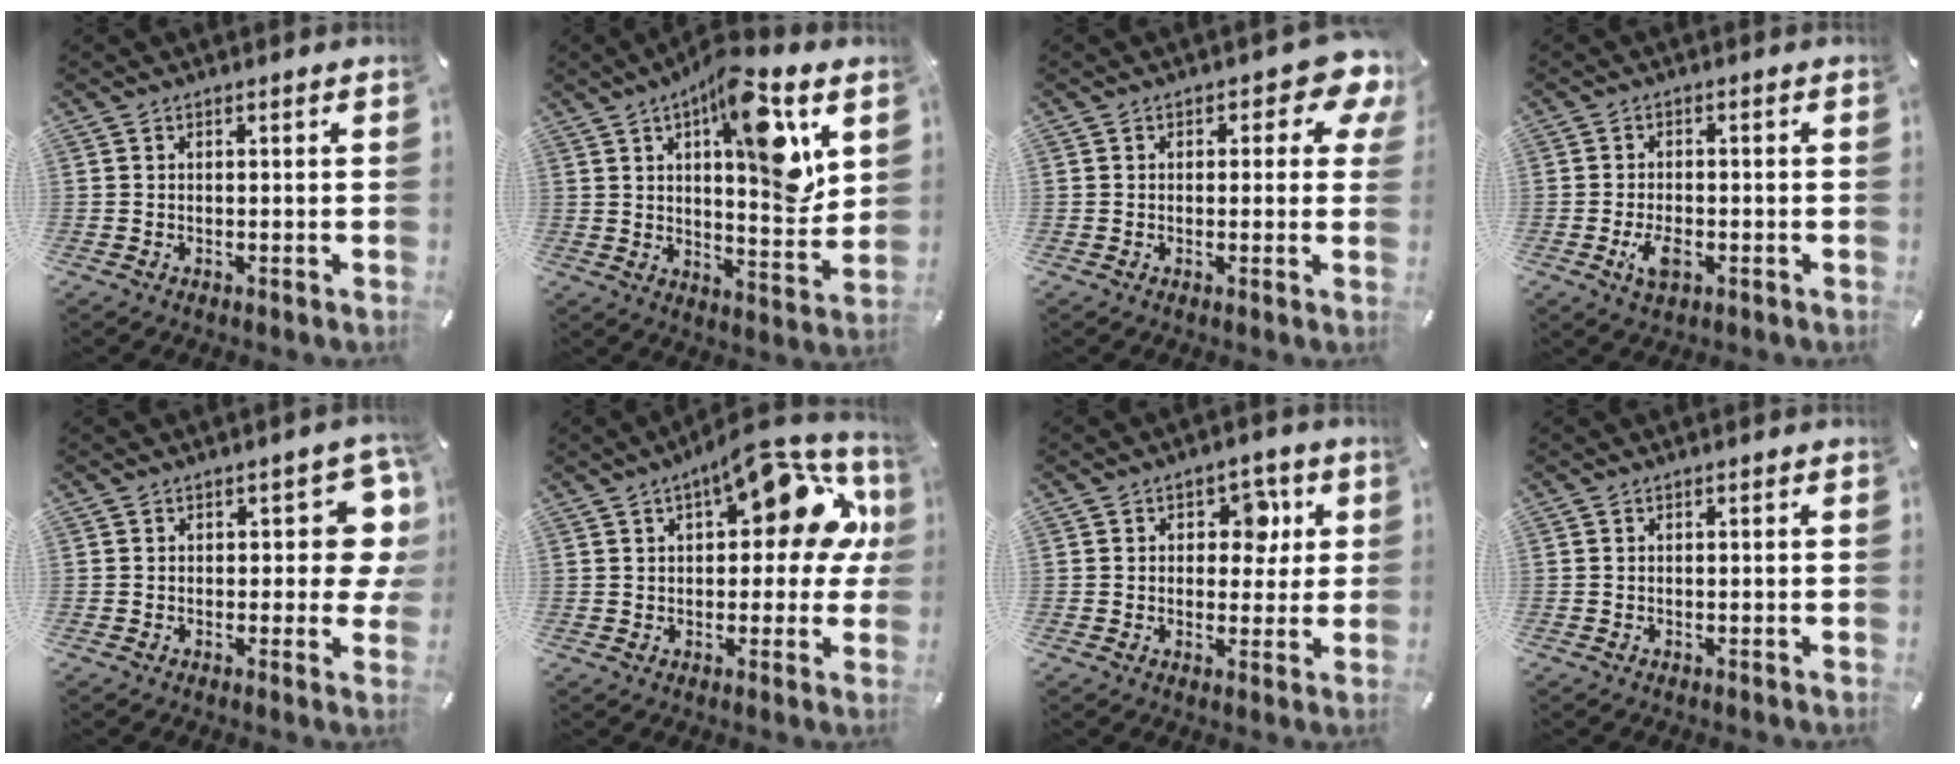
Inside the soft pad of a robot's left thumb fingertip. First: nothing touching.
{"total": 17.4, "force": [7.8, 5.8, 14.4], "torque": [-0.200, -0.040, 0.118]}
{"total": 6.7, "force": [2.7, 3.9, 4.7], "torque": [-0.046, -0.011, 0.040]}
{"total": 4.6, "force": [-1.7, 2.5, 3.4], "torque": [-0.075, 0.003, -0.032]}
{"total": 9.3, "force": [2.1, 4.8, 7.7], "torque": [-0.085, -0.005, 0.035]}
{"total": 16.9, "force": [6.3, 7.6, 13.6], "torque": [-0.162, -0.030, 0.098]}
{"total": 7.3, "force": [2.1, 5.5, 4.4], "torque": [-0.043, -0.002, 0.026]}
{"total": 0.0}